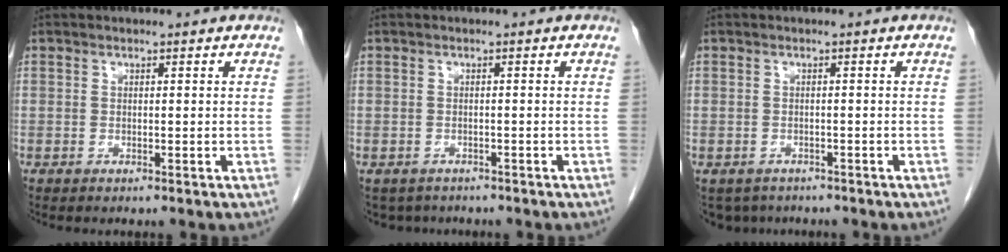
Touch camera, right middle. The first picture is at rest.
{"total": 4.0, "force": [-3.3, 2.2, 0.4], "torque": [0.001, 0.001, -0.045]}
{"total": 4.0, "force": [-3.2, 2.3, 0.5], "torque": [0.000, 0.001, -0.045]}